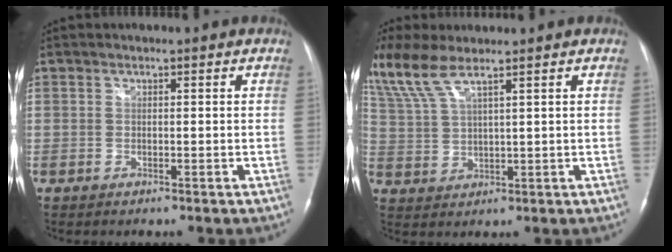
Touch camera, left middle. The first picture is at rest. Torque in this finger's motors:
{"motor_torque": [0.36, -0.39, 0.12, 0.08]}